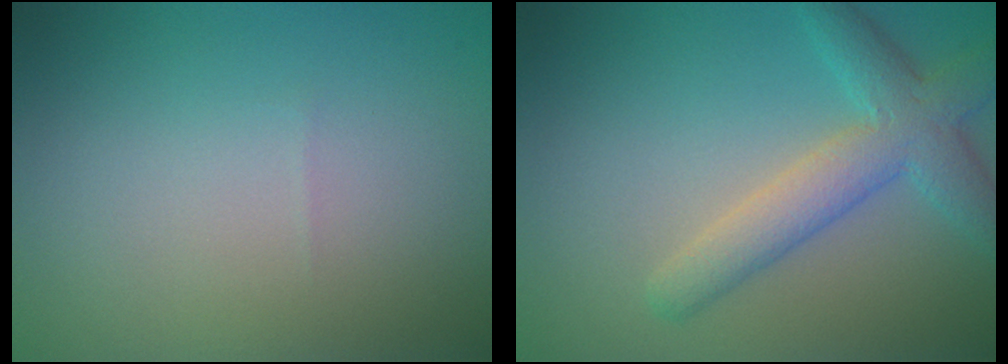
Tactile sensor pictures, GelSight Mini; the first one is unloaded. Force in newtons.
{"total": 4.7, "press": 4.7, "slide": 0.2}